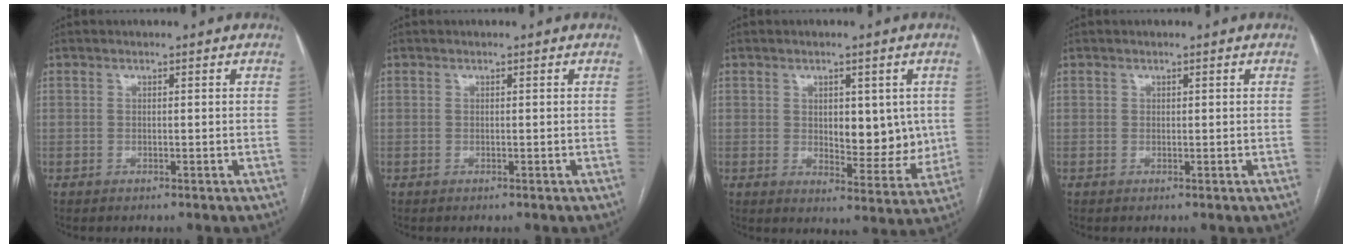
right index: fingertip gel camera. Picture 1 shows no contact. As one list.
[{"total": 0.0}, {"total": 8.9, "force": [1.0, 4.4, 7.6], "torque": [-0.089, -0.008, 0.023]}, {"total": 0.0}]